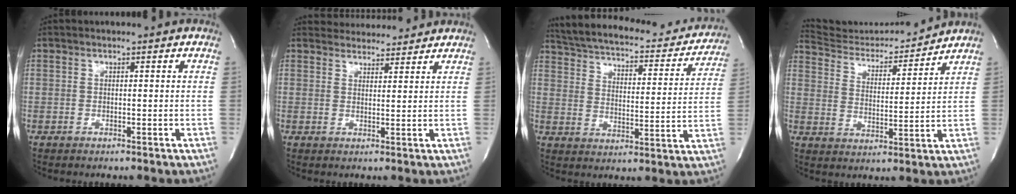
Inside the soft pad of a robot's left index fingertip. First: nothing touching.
{"total": 6.8, "force": [6.6, 1.5, 0.7], "torque": [-0.008, 0.016, 0.085]}
{"total": 23.1, "force": [20.4, 6.8, 8.6], "torque": [-0.147, -0.003, 0.264]}
{"total": 13.0, "force": [12.9, 0.7, 1.5], "torque": [-0.027, -0.012, 0.213]}